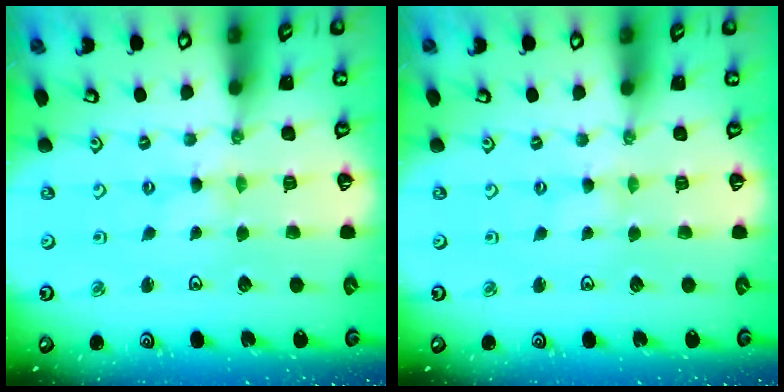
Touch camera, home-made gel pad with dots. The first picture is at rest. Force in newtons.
{"total": 0.8, "press": 0.8, "slide": 0.1}